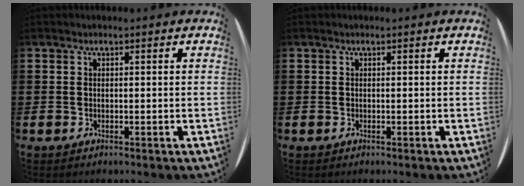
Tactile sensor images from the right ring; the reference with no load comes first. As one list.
[{"total": 0.0}]